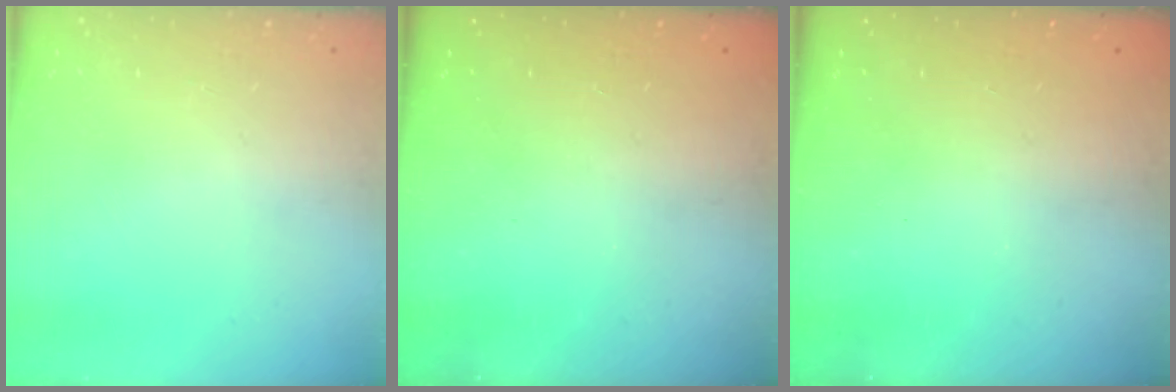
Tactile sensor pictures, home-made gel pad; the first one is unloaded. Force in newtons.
{"total": 2.3, "press": 2.2, "slide": 0.8}
{"total": 2.6, "press": 2.4, "slide": 0.8}